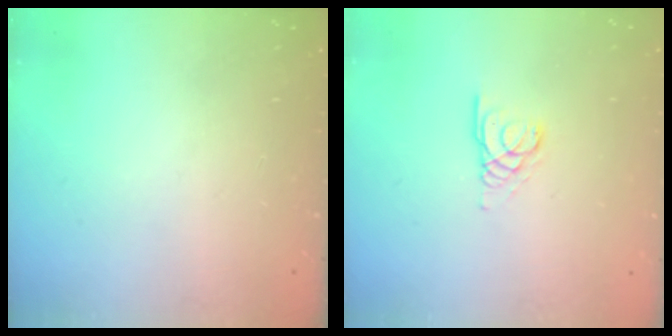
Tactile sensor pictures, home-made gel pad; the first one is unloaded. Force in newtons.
{"total": 3.1, "press": 3.1, "slide": 0.2}